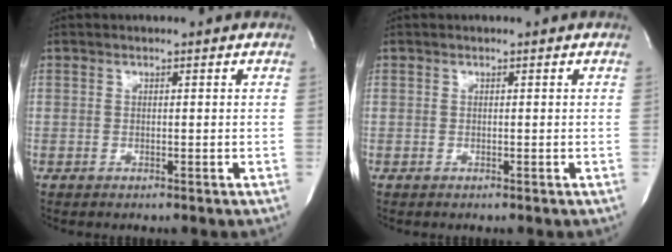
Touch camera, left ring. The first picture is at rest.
{"total": 0.0}